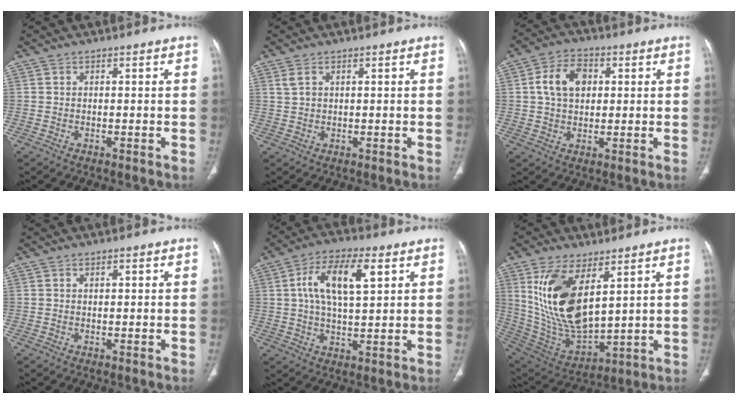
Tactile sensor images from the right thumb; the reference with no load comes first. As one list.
[{"total": 1.9, "force": [1.0, 1.1, 1.2], "torque": [-0.030, 0.005, 0.030]}, {"total": 8.7, "force": [1.8, 6.0, 5.9], "torque": [-0.093, 0.009, 0.028]}, {"total": 0.8, "force": [0.4, 0.4, 0.6], "torque": [-0.010, 0.000, 0.007]}, {"total": 12.3, "force": [3.9, 5.3, 10.4], "torque": [-0.186, 0.004, 0.067]}, {"total": 18.2, "force": [6.7, 8.5, 14.6], "torque": [-0.271, -0.029, 0.152]}]